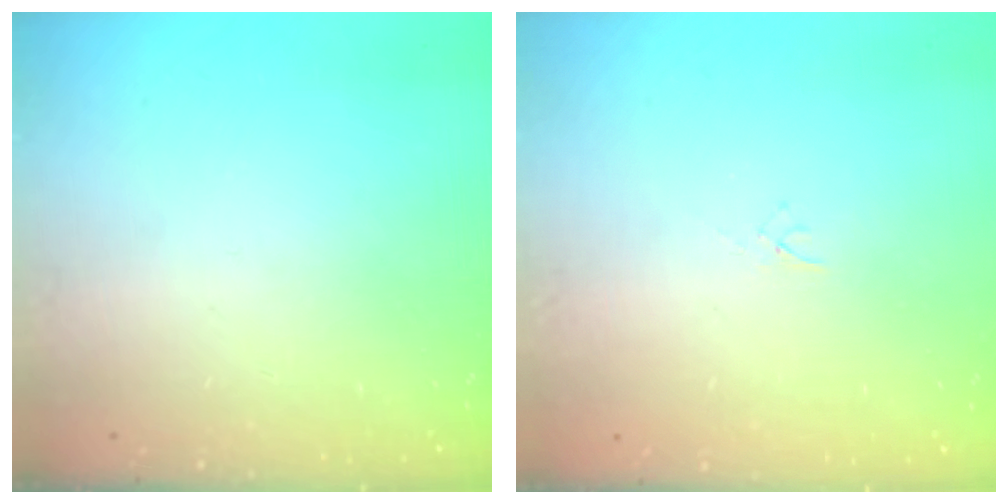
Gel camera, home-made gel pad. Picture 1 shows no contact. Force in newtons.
{"total": 1.0, "press": 1.0, "slide": 0.3}